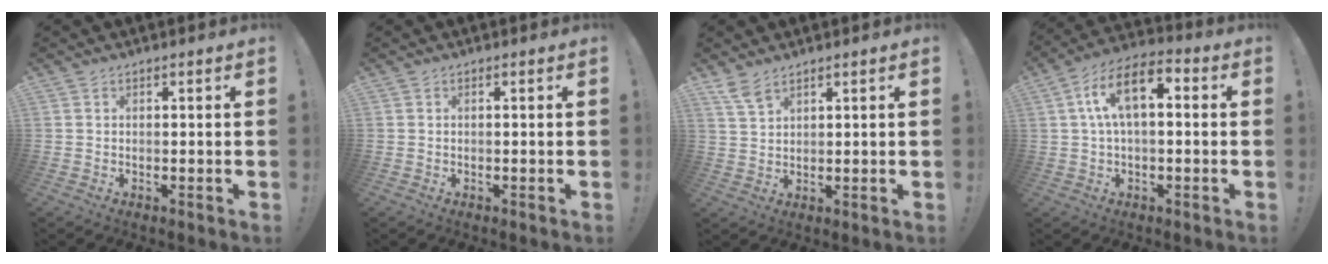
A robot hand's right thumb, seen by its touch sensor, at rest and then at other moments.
{"total": 0.0}
{"total": 4.7, "force": [3.6, 1.4, 2.7], "torque": [-0.060, -0.013, 0.068]}
{"total": 11.7, "force": [2.5, 6.0, 9.8], "torque": [-0.178, 0.010, 0.049]}